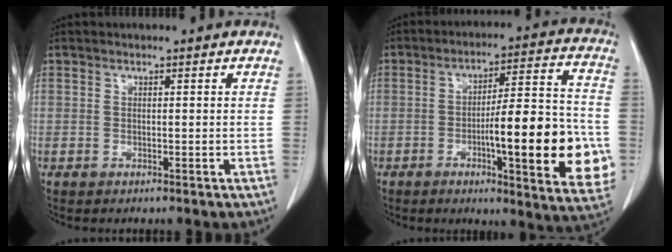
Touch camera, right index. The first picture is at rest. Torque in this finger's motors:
{"motor_torque": [1.83, -0.31, 0.53, 0.12]}